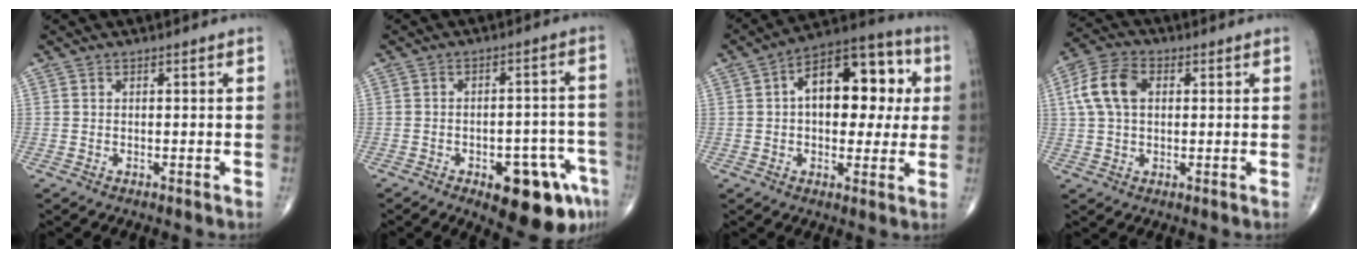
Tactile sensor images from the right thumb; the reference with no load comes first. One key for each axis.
{"total": 14.0, "fx": -7.0, "fy": 5.8, "fz": 10.6, "tx": -0.102, "ty": 0.040, "tz": -0.081}
{"total": 17.5, "fx": 3.0, "fy": 9.9, "fz": 14.1, "tx": -0.162, "ty": 0.026, "tz": 0.035}
{"total": 9.1, "fx": 1.8, "fy": 5.9, "fz": 6.6, "tx": -0.134, "ty": 0.019, "tz": 0.029}